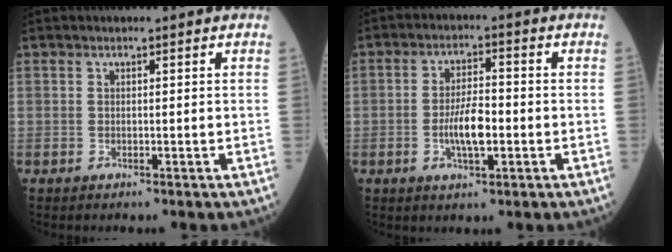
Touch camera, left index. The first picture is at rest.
{"total": 5.9, "force": [-1.6, 1.7, 5.4], "torque": [-0.104, -0.001, -0.030]}